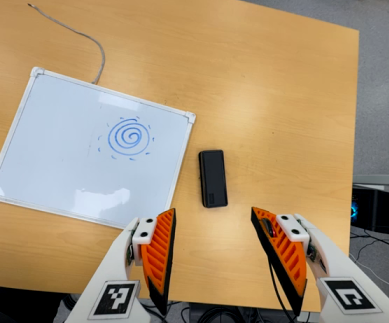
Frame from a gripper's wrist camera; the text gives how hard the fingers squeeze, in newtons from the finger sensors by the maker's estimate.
{"total": 0.0}